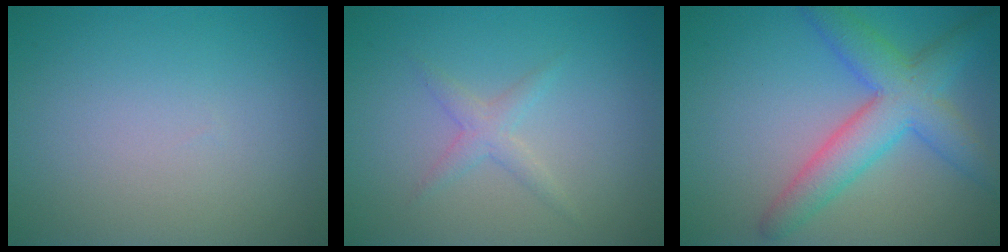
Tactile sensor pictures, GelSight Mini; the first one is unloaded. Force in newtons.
{"total": 1.6, "press": 1.6, "slide": 0.0}
{"total": 6.1, "press": 6.1, "slide": 0.2}